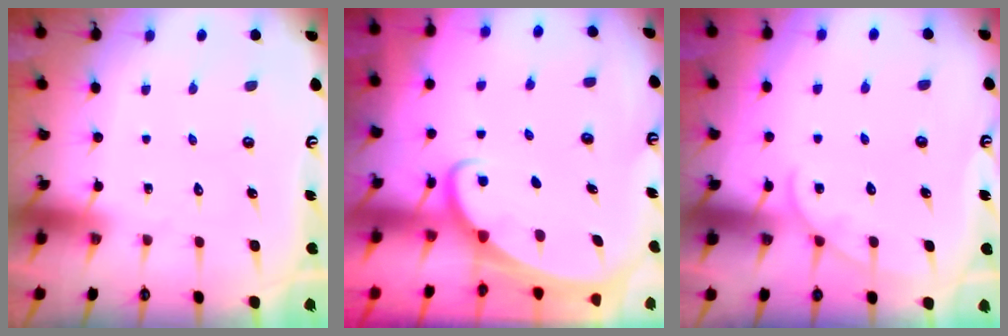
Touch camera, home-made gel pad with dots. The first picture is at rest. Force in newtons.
{"total": 1.9, "press": 1.9, "slide": 0.2}
{"total": 5.1, "press": 5.1, "slide": 0.4}